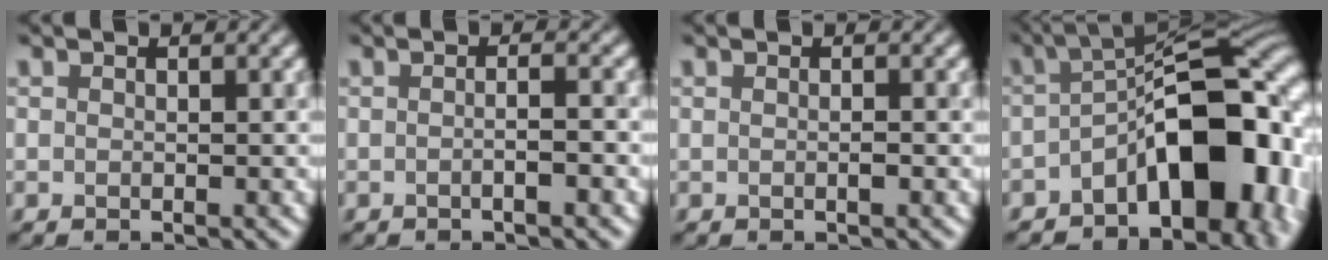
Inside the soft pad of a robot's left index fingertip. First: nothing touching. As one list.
[{"total": 2.5, "force": [-0.3, 1.0, 2.3], "torque": [-0.003, 0.002, -0.023]}, {"total": 0.6, "force": [-0.1, 0.1, 0.5], "torque": [-0.010, 0.000, -0.001]}, {"total": 11.3, "force": [-3.9, 5.3, 9.1], "torque": [-0.114, 0.011, -0.067]}]